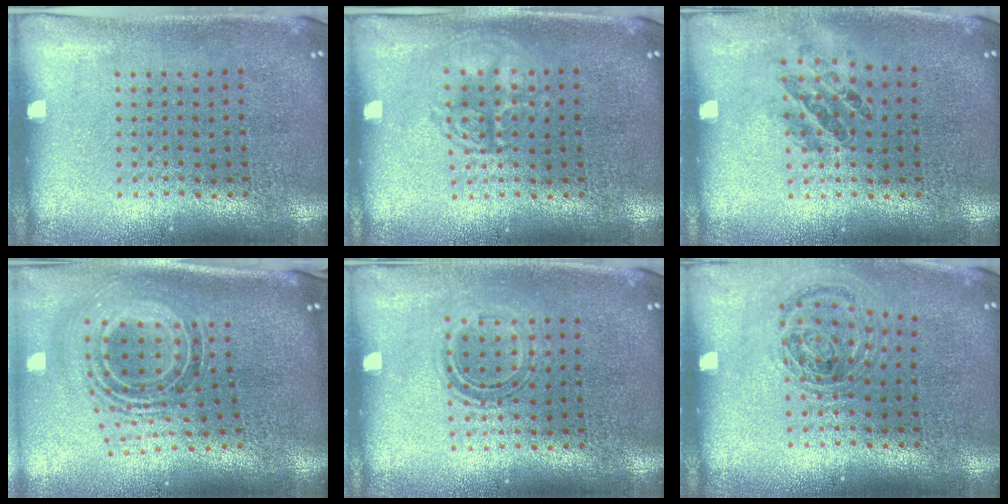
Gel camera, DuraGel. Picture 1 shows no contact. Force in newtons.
{"total": 2.4, "press": 2.3, "slide": 0.3}
{"total": 1.0, "press": 0.9, "slide": 0.3}
{"total": 1.7, "press": 1.3, "slide": 1.0}
{"total": 1.2, "press": 0.9, "slide": 0.7}
{"total": 1.0, "press": 1.0, "slide": 0.2}